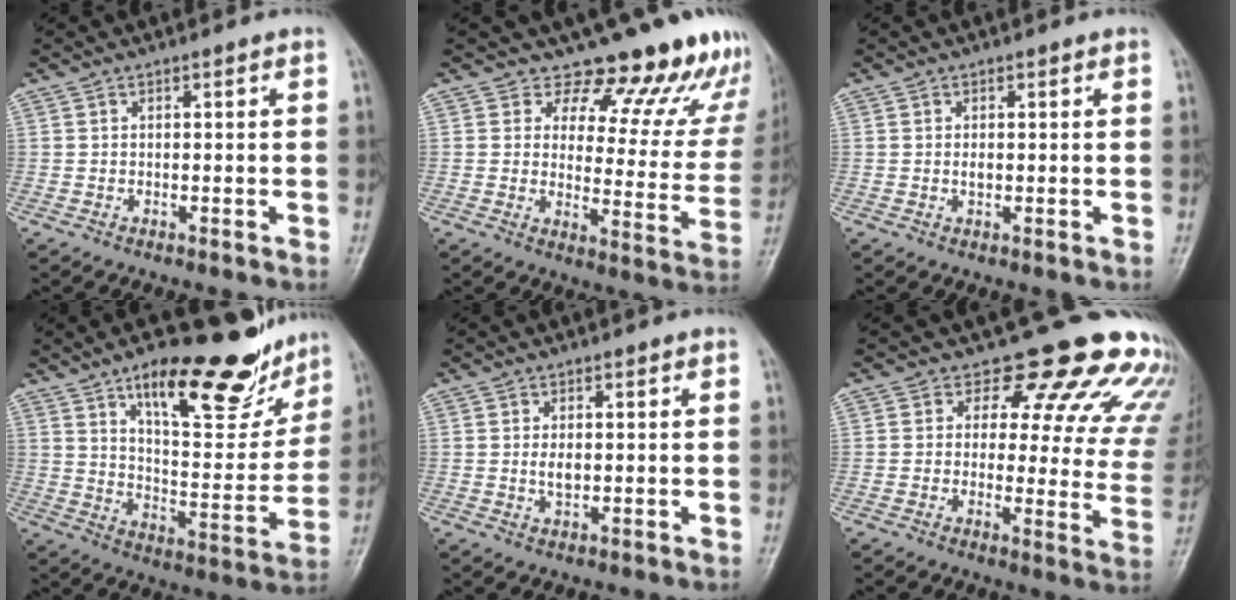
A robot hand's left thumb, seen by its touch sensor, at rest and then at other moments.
{"total": 16.4, "force": [14.5, 6.7, 3.9], "torque": [0.013, -0.113, 0.152]}
{"total": 1.1, "force": [0.1, 0.8, 0.8], "torque": [-0.012, 0.000, 0.001]}
{"total": 22.6, "force": [14.8, 8.3, 14.9], "torque": [-0.158, -0.068, 0.224]}
{"total": 2.5, "force": [0.2, 1.5, 1.9], "torque": [-0.029, -0.004, 0.006]}
{"total": 17.5, "force": [14.9, 6.8, 6.2], "torque": [-0.015, -0.102, 0.149]}